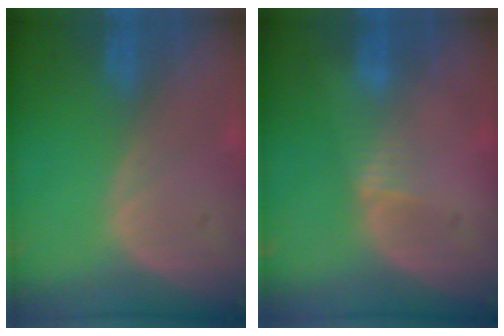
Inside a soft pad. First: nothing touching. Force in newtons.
{"total": 1.8, "press": 1.5, "slide": 1.0}